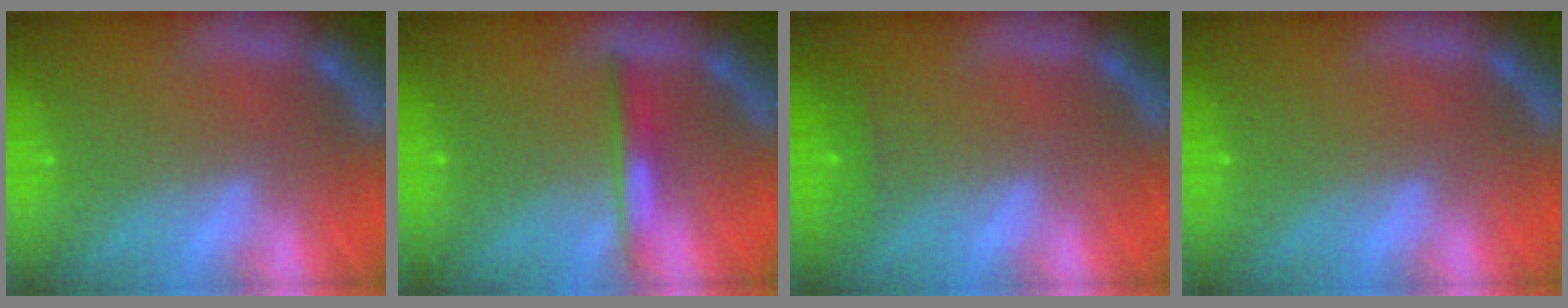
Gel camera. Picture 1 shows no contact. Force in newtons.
{"total": 2.5}
{"total": 0.9}
{"total": 0.0}